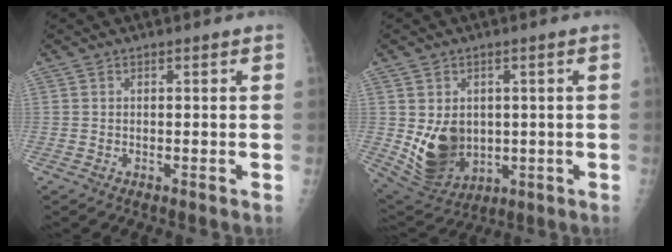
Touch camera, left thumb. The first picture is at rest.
{"total": 10.8, "force": [-0.2, 8.5, 6.7], "torque": [-0.086, -0.016, 0.024]}